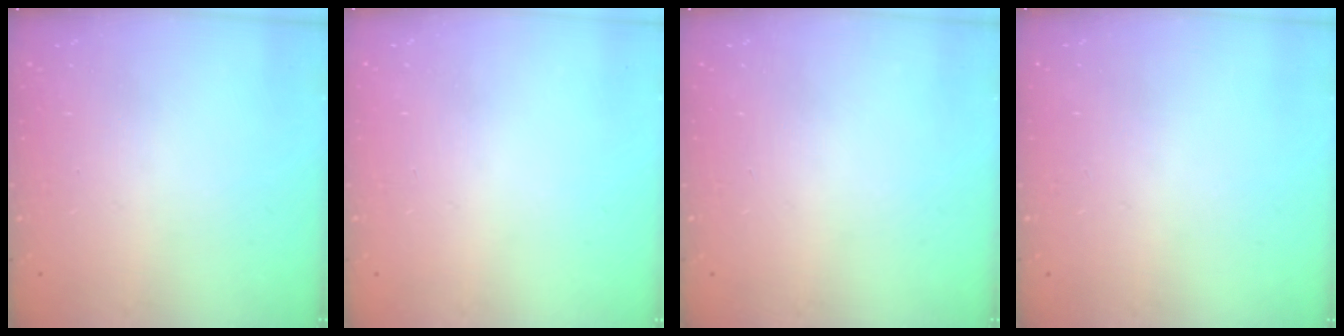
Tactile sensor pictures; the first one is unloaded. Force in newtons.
{"total": 0.0}
{"total": 0.0}
{"total": 0.0}